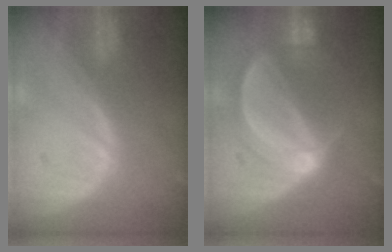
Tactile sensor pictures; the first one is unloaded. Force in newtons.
{"total": 5.9, "press": 5.4, "slide": 2.4}